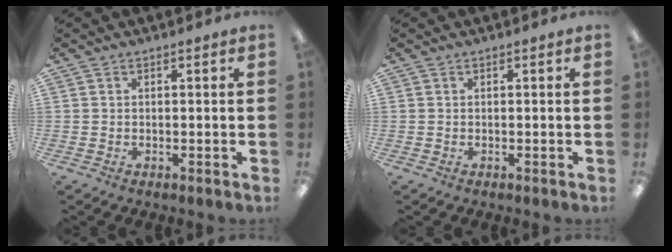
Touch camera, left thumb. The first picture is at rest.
{"total": 0.0}